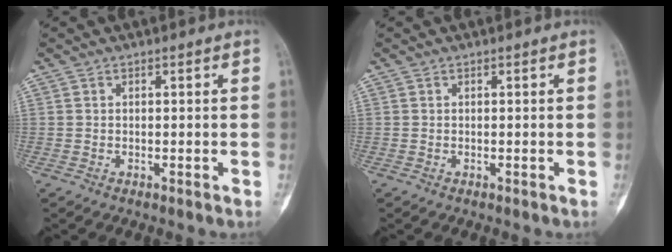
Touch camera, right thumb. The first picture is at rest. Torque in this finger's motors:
{"motor_torque": [0.00, 0.00, 0.00, 0.00, 0.00]}